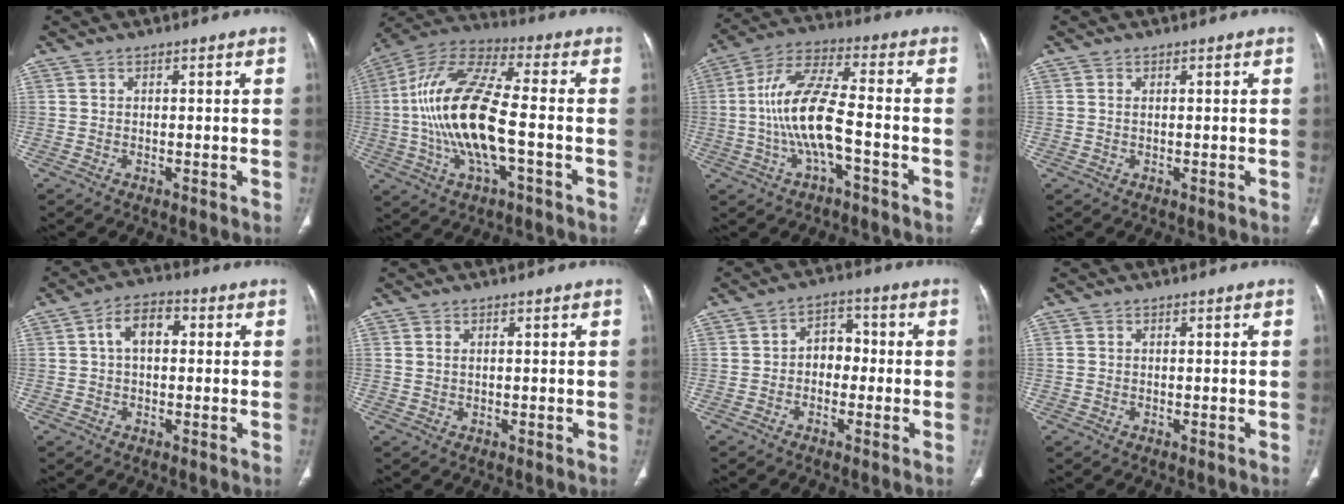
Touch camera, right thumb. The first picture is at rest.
{"total": 19.4, "force": [-2.3, 6.6, 18.1], "torque": [-0.376, 0.029, -0.043]}
{"total": 13.0, "force": [-2.7, 4.3, 12.0], "torque": [-0.256, 0.043, -0.050]}
{"total": 0.6, "force": [0.2, 0.3, 0.5], "torque": [-0.015, 0.005, 0.004]}
{"total": 6.3, "force": [1.0, 4.0, 4.8], "torque": [-0.073, 0.021, 0.007]}
{"total": 1.2, "force": [0.4, 0.8, 0.8], "torque": [-0.020, 0.001, 0.013]}
{"total": 5.3, "force": [-0.7, 4.1, 3.3], "torque": [-0.019, 0.024, -0.025]}
{"total": 0.6, "force": [0.0, 0.5, 0.3], "torque": [-0.004, 0.004, 0.002]}